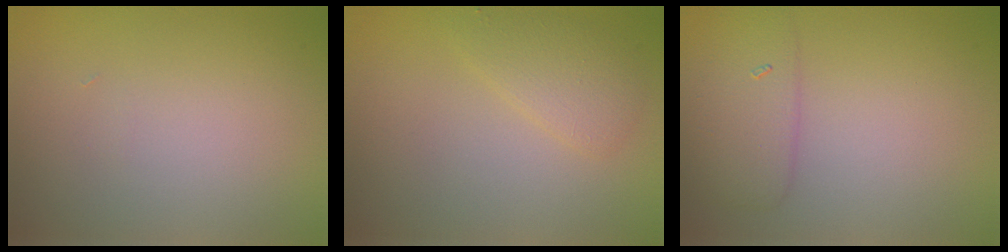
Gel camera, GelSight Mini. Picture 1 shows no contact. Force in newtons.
{"total": 2.0, "press": 2.0, "slide": 0.1}
{"total": 3.0, "press": 3.0, "slide": 0.2}